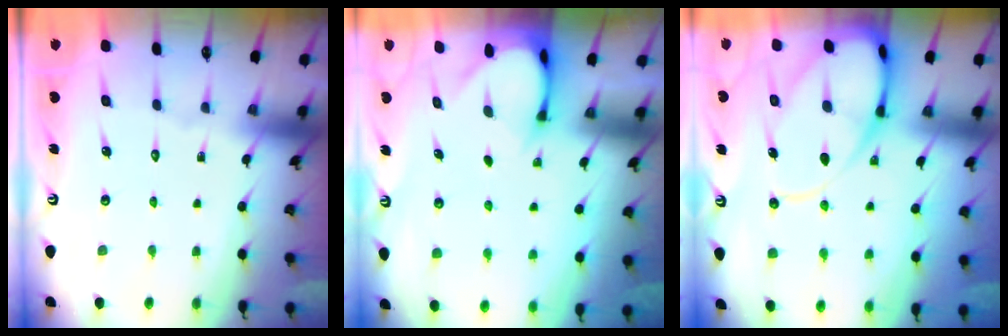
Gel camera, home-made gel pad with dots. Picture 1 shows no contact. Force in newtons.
{"total": 2.8, "press": 2.8, "slide": 0.3}
{"total": 12.9, "press": 12.9, "slide": 1.2}